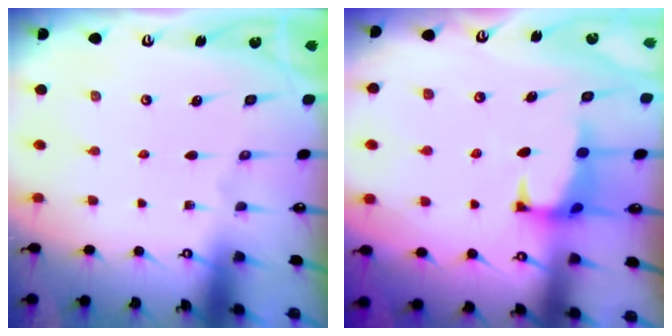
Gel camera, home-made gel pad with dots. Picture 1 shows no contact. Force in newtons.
{"total": 1.6, "press": 1.5, "slide": 0.6}